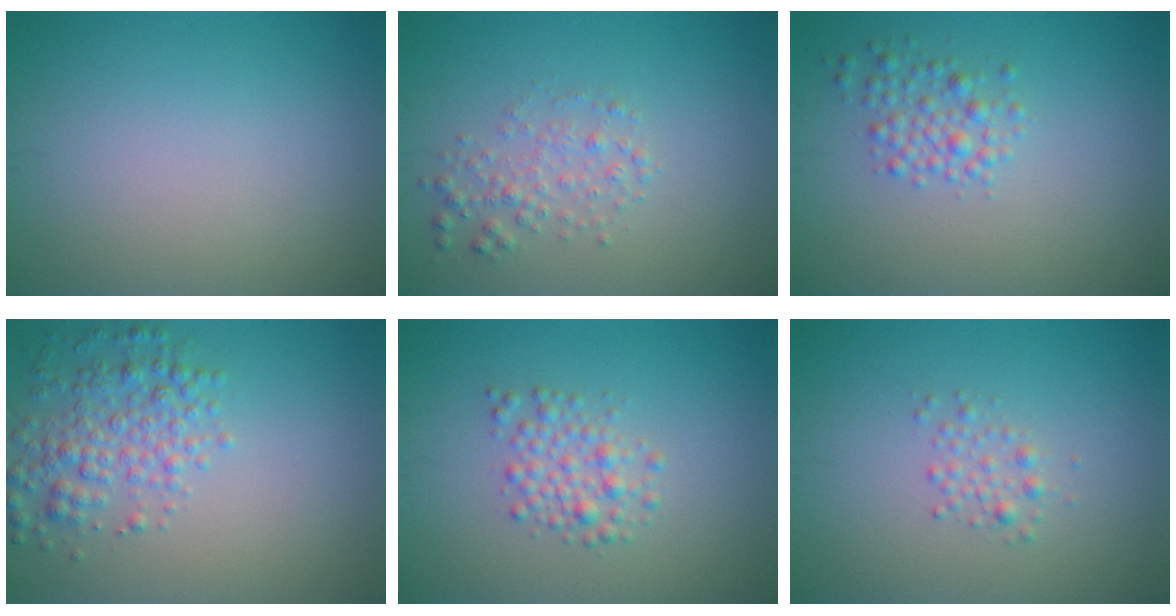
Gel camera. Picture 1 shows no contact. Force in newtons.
{"total": 2.1, "press": 2.1, "slide": 0.0}
{"total": 2.3, "press": 2.3, "slide": 0.1}
{"total": 3.8, "press": 3.8, "slide": 0.1}
{"total": 2.5, "press": 2.5, "slide": 0.0}
{"total": 1.3, "press": 1.3, "slide": 0.0}